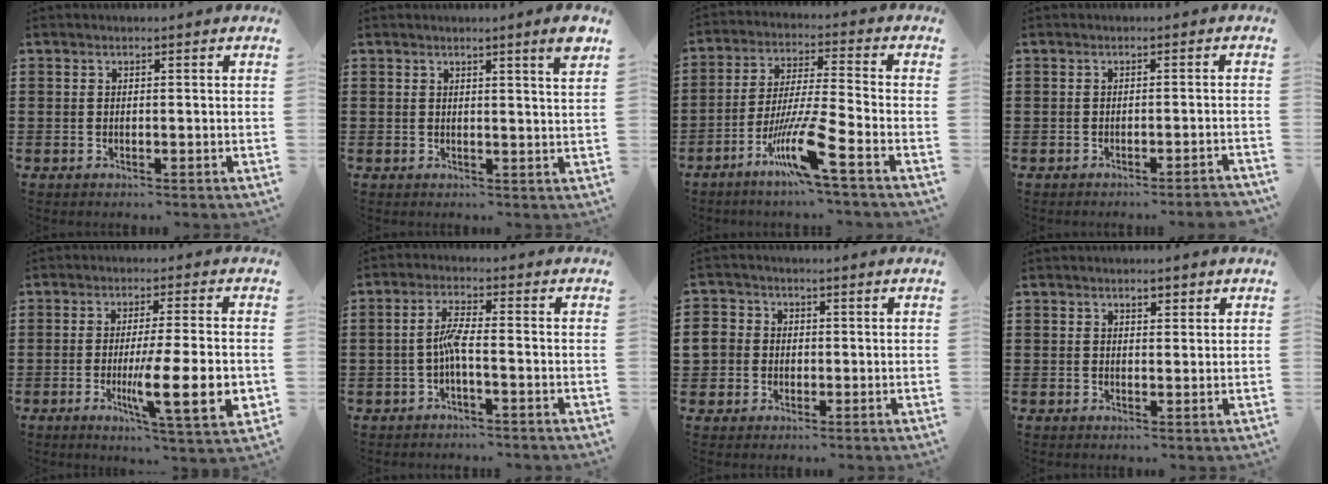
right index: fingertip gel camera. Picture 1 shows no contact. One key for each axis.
{"total": 3.1, "fx": 2.2, "fy": -0.5, "fz": 2.2, "tx": -0.031, "ty": -0.010, "tz": 0.034}
{"total": 10.3, "fx": -6.1, "fy": 0.2, "fz": 8.3, "tx": -0.175, "ty": -0.010, "tz": -0.120}
{"total": 1.5, "fx": -1.3, "fy": -0.3, "fz": 0.7, "tx": -0.011, "ty": -0.001, "tz": -0.024}
{"total": 11.8, "fx": -2.1, "fy": 1.7, "fz": 11.5, "tx": -0.186, "ty": -0.019, "tz": -0.036}
{"total": 3.7, "fx": -1.2, "fy": 0.4, "fz": 3.4, "tx": -0.073, "ty": 0.000, "tz": -0.027}
{"total": 4.0, "fx": 0.0, "fy": 3.8, "fz": 1.1, "tx": -0.051, "ty": 0.007, "tz": -0.006}
{"total": 1.7, "fx": 1.2, "fy": 0.8, "fz": 0.9, "tx": -0.011, "ty": 0.001, "tz": 0.021}